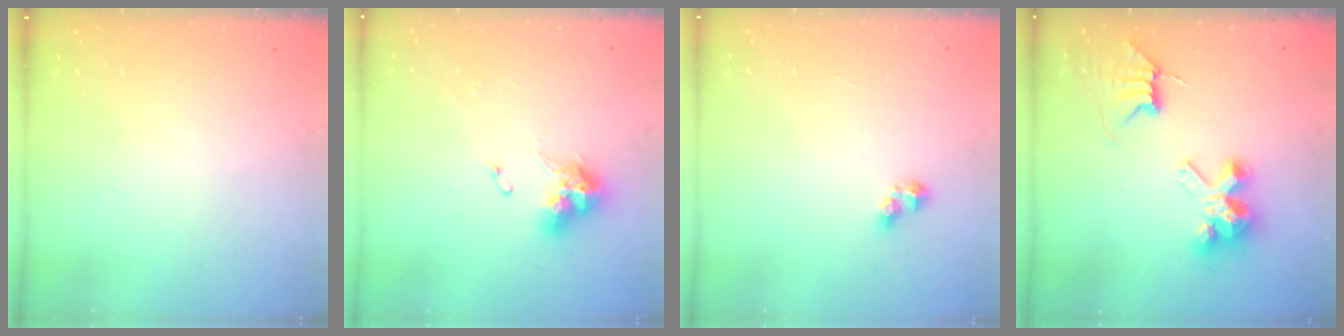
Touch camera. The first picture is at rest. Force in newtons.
{"total": 10.4, "press": 10.3, "slide": 1.1}
{"total": 2.6, "press": 2.5, "slide": 0.7}
{"total": 8.0, "press": 8.0, "slide": 0.6}